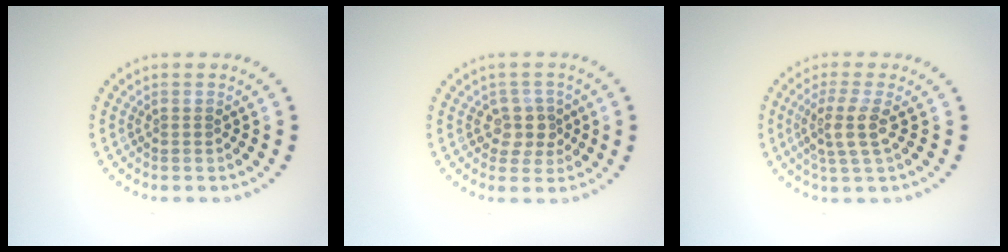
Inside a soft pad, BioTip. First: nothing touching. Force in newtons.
{"total": 2.4, "press": 2.1, "slide": 1.2}
{"total": 3.0, "press": 2.3, "slide": 1.9}